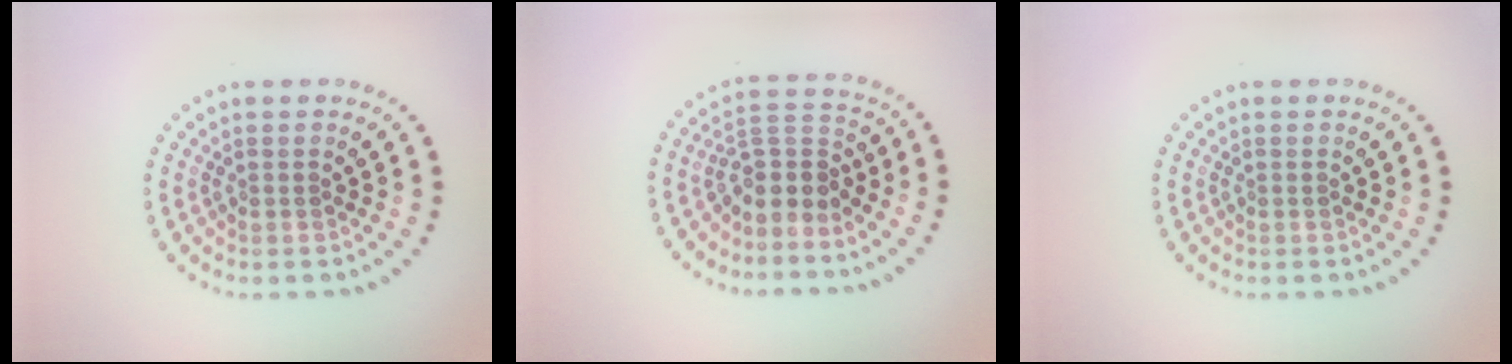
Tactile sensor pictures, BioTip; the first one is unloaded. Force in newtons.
{"total": 3.3, "press": 2.5, "slide": 2.1}
{"total": 0.0}